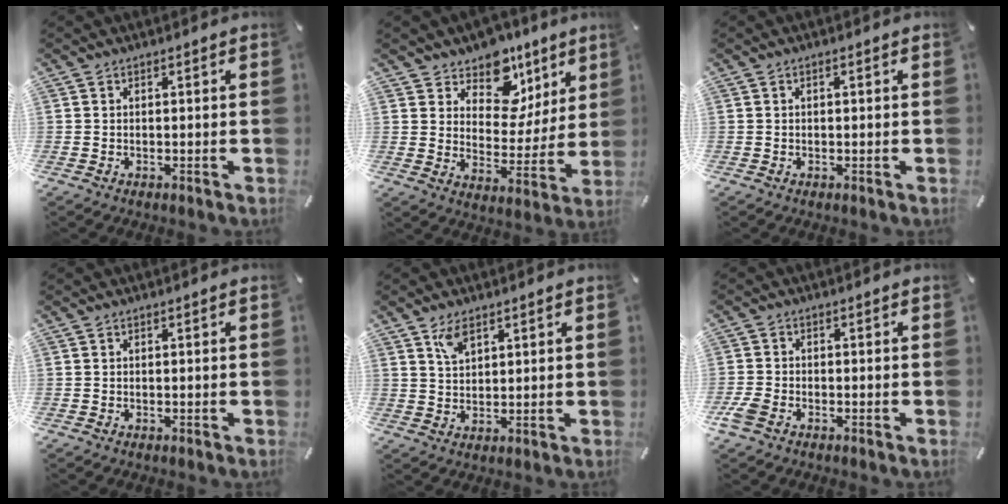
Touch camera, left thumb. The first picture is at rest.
{"total": 12.0, "force": [8.4, 7.8, 3.7], "torque": [-0.058, -0.070, 0.153]}
{"total": 0.6, "force": [0.1, 0.4, 0.5], "torque": [-0.009, 0.002, 0.001]}
{"total": 0.0}
{"total": 4.3, "force": [2.8, 2.2, 2.4], "torque": [-0.046, -0.004, 0.052]}
{"total": 3.5, "force": [-2.0, 2.3, 1.8], "torque": [-0.047, 0.004, -0.040]}